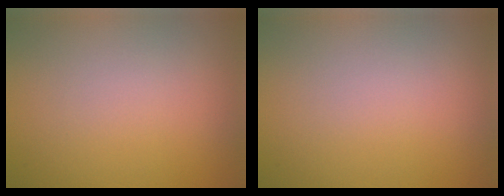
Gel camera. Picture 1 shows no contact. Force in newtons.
{"total": 0.0}